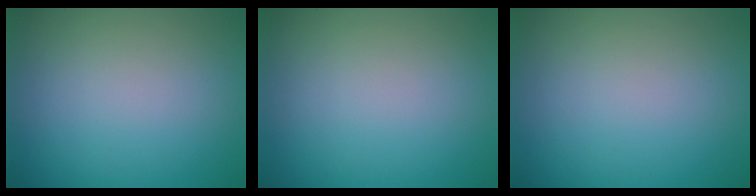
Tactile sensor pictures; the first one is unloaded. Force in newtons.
{"total": 0.0}
{"total": 0.0}